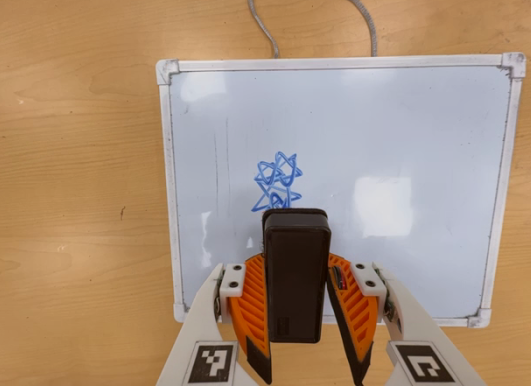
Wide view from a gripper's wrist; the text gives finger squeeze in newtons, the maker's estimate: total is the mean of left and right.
{"total": 5.6, "left": 4.4, "right": 6.9}